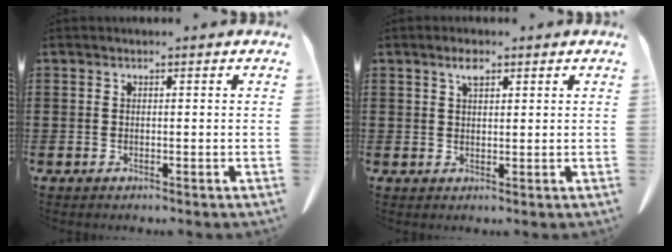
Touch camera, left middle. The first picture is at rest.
{"total": 2.5, "force": [1.6, 1.0, 1.6], "torque": [-0.029, 0.001, 0.027]}